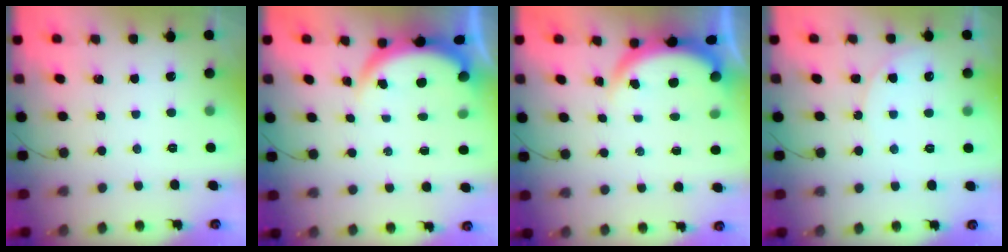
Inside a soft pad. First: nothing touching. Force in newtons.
{"total": 3.8, "press": 3.8, "slide": 0.1}
{"total": 4.0, "press": 3.8, "slide": 1.0}
{"total": 6.5, "press": 6.5, "slide": 0.6}